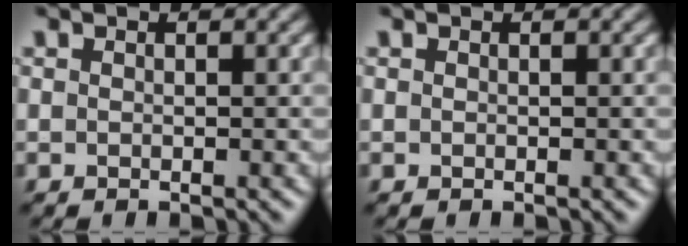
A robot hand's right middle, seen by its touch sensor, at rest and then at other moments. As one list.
[{"total": 0.0}]